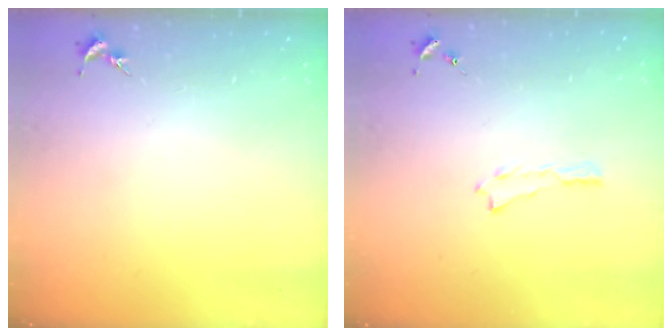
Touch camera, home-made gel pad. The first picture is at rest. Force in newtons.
{"total": 0.0}